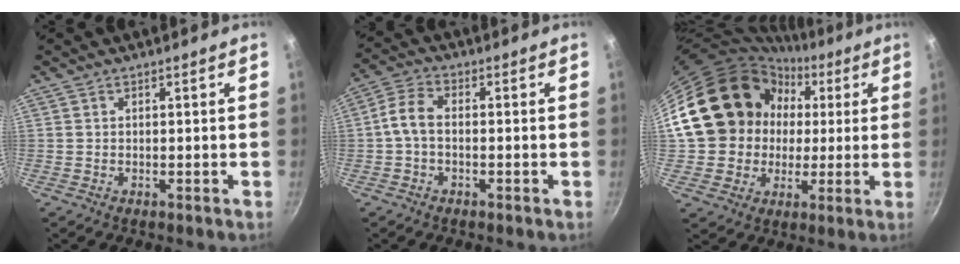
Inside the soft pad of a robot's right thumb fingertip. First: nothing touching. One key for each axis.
{"total": 5.0, "fx": -1.0, "fy": 3.1, "fz": 3.8, "tx": -0.085, "ty": 0.025, "tz": -0.030}
{"total": 19.4, "fx": 2.5, "fy": 17.2, "fz": 8.7, "tx": -0.129, "ty": 0.037, "tz": 0.054}